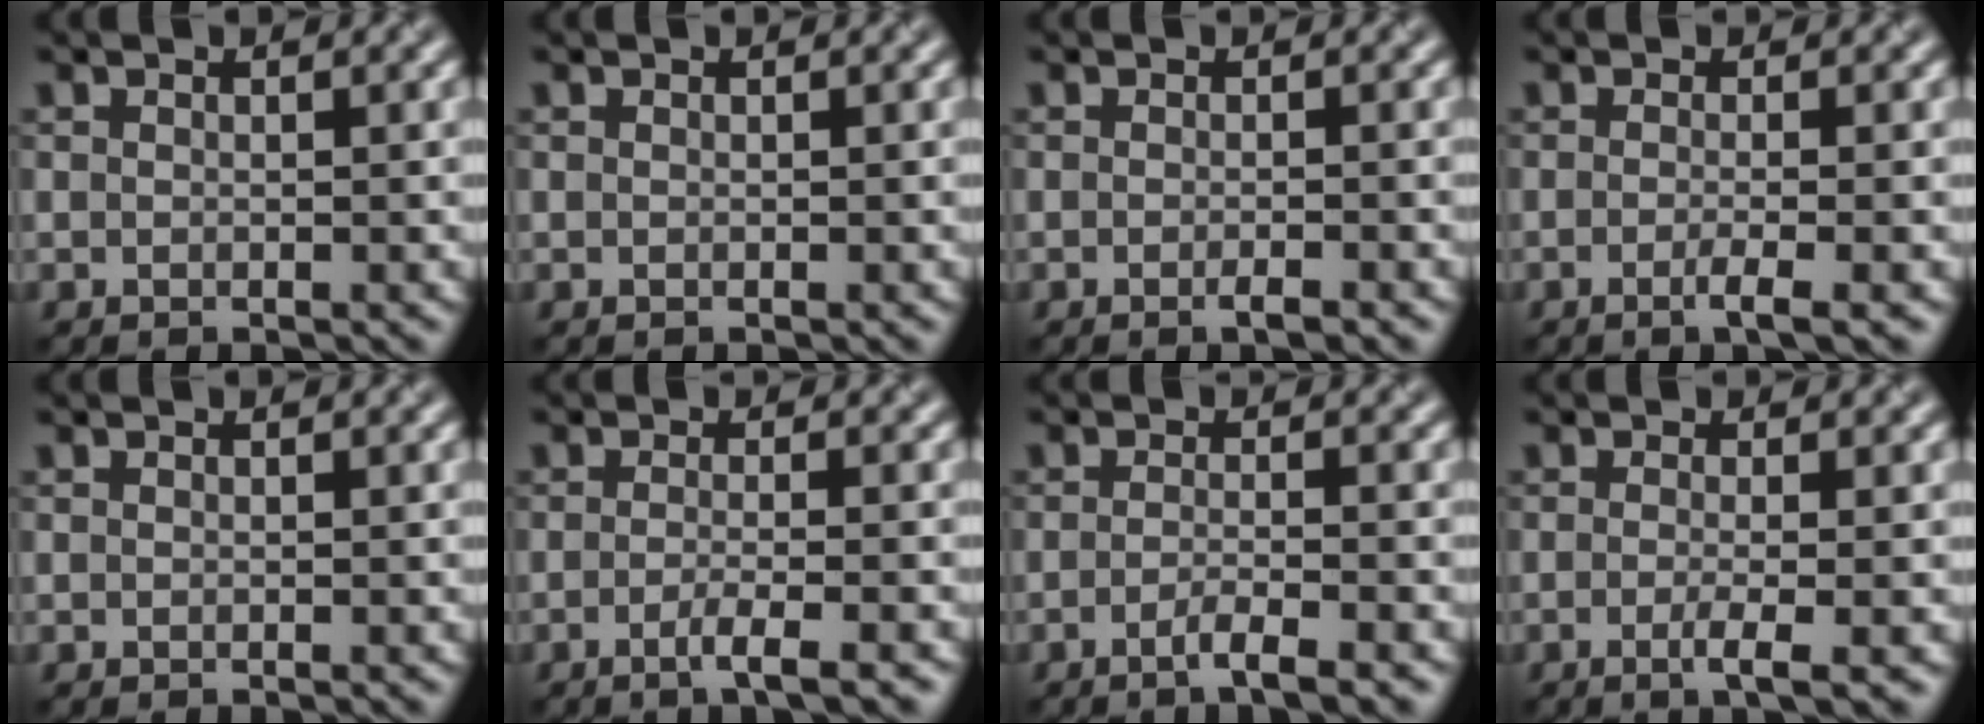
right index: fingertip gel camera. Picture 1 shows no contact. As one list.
[{"total": 0.0}, {"total": 1.1, "force": [-0.6, 0.3, 0.8], "torque": [-0.008, -0.001, -0.011]}, {"total": 2.2, "force": [-0.7, 0.7, 1.9], "torque": [-0.028, -0.001, -0.015]}, {"total": 0.0}, {"total": 2.6, "force": [-1.2, 0.7, 2.1], "torque": [-0.029, 0.002, -0.030]}, {"total": 2.5, "force": [-1.4, 0.6, 2.0], "torque": [-0.028, 0.005, -0.033]}, {"total": 2.5, "force": [-0.7, 0.7, 2.3], "torque": [-0.037, -0.004, -0.012]}]